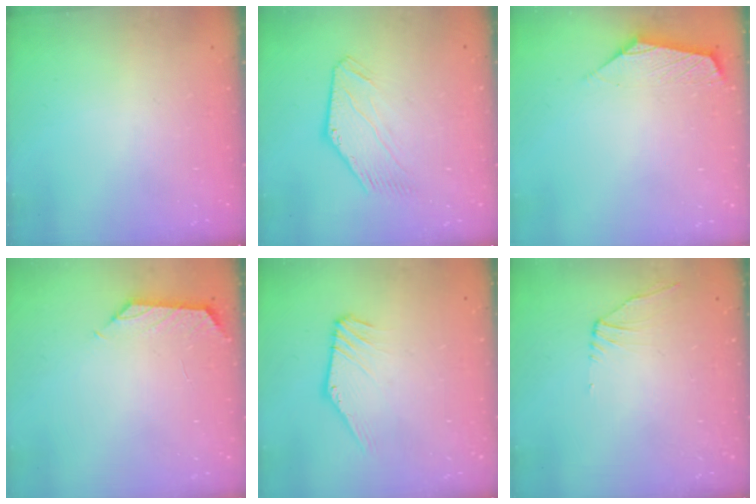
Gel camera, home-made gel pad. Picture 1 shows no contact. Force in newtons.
{"total": 3.2, "press": 3.2, "slide": 0.4}
{"total": 1.5, "press": 1.5, "slide": 0.3}
{"total": 0.5, "press": 0.3, "slide": 0.4}
{"total": 3.8, "press": 3.7, "slide": 0.2}
{"total": 2.1, "press": 2.0, "slide": 0.6}